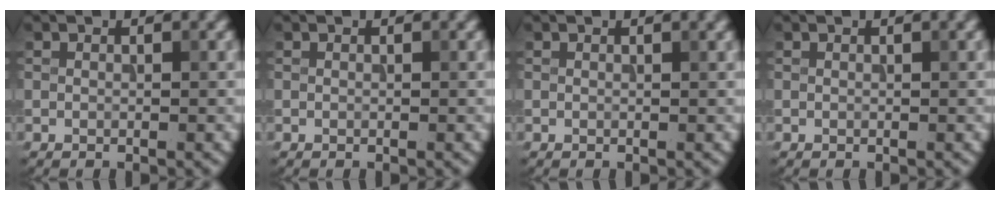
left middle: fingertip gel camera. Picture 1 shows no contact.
{"total": 0.0}
{"total": 1.0, "force": [0.6, 0.3, 0.8], "torque": [-0.003, 0.005, 0.006]}
{"total": 0.7, "force": [0.3, 0.2, 0.6], "torque": [-0.004, 0.007, 0.003]}